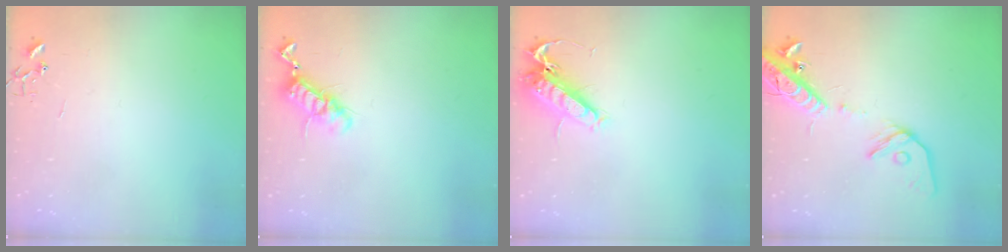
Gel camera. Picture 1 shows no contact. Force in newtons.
{"total": 11.0, "press": 10.9, "slide": 1.1}
{"total": 13.8, "press": 13.7, "slide": 1.5}
{"total": 16.7, "press": 16.3, "slide": 3.5}